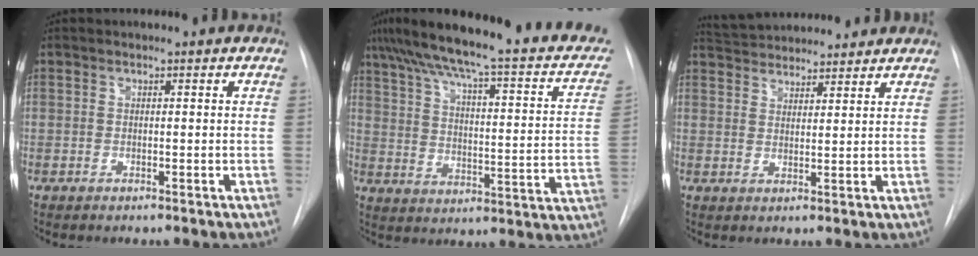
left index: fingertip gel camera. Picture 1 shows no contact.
{"total": 28.1, "force": [22.3, 4.5, 16.6], "torque": [-0.248, 0.002, 0.288]}
{"total": 10.4, "force": [9.9, 2.1, 2.3], "torque": [-0.033, 0.030, 0.148]}